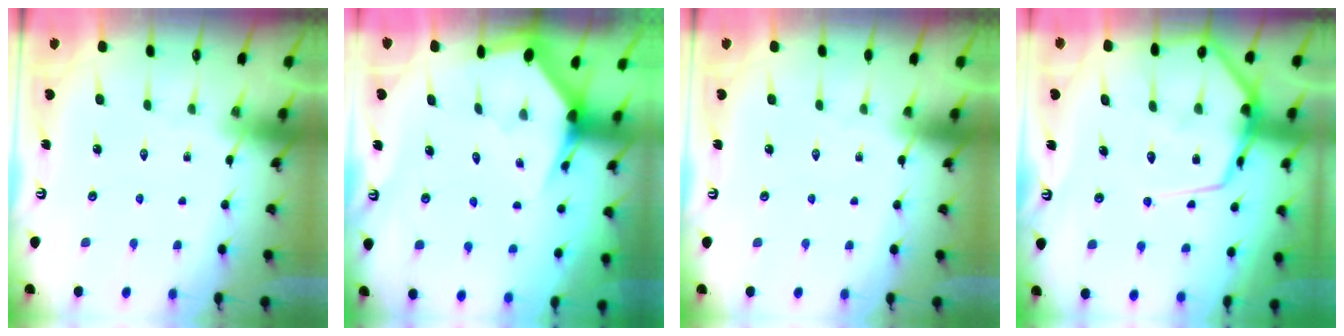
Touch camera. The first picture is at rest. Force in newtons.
{"total": 3.4, "press": 3.3, "slide": 0.5}
{"total": 0.0}
{"total": 13.1, "press": 13.0, "slide": 1.3}